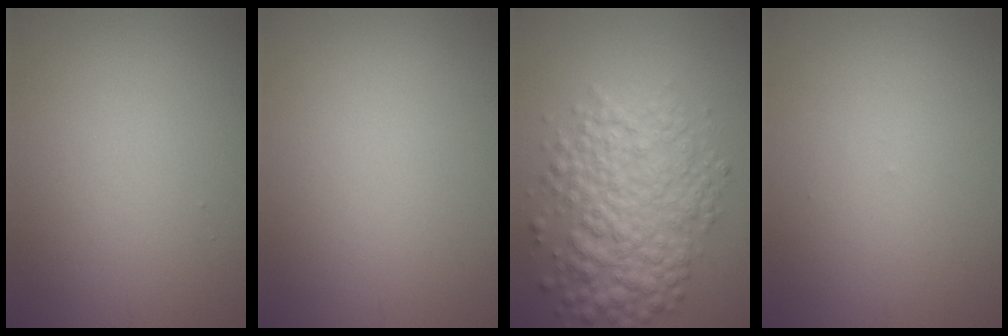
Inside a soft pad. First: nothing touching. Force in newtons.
{"total": 0.0}
{"total": 6.9, "press": 6.9, "slide": 0.1}
{"total": 0.0}